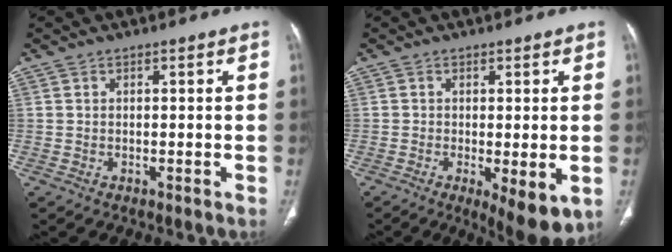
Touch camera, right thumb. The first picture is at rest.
{"total": 8.2, "force": [-2.4, 2.6, 7.4], "torque": [-0.112, -0.022, -0.033]}